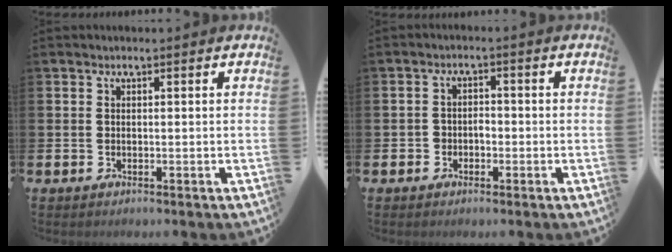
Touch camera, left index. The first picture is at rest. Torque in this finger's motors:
{"motor_torque": [0.03, 0.10, 0.00, 0.00]}